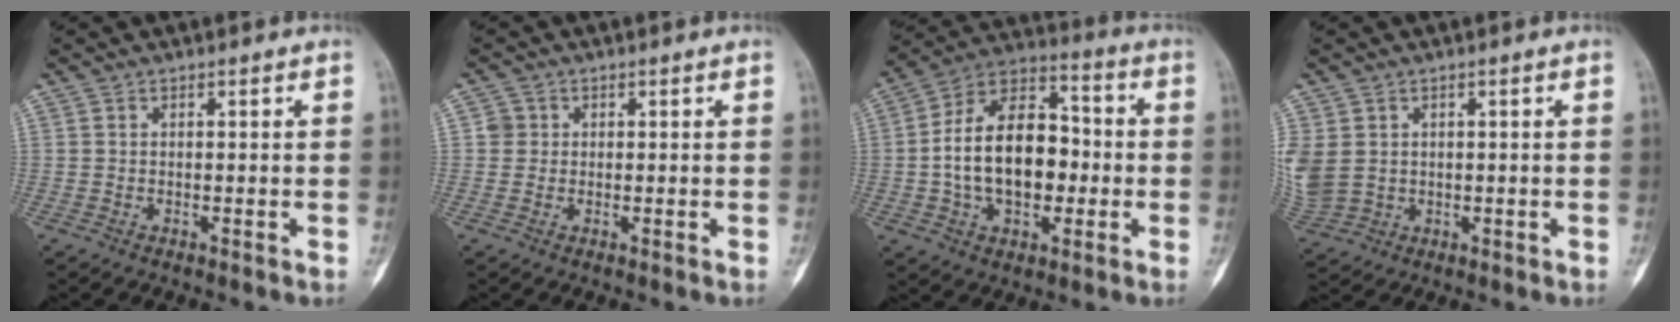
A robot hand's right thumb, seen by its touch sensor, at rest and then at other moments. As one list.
[{"total": 2.1, "force": [0.3, 2.0, 0.4], "torque": [0.011, 0.007, 0.001]}, {"total": 19.0, "force": [-1.4, 12.0, 14.7], "torque": [-0.224, 0.037, -0.025]}, {"total": 10.2, "force": [1.0, 8.5, 5.4], "torque": [-0.152, 0.005, 0.043]}]